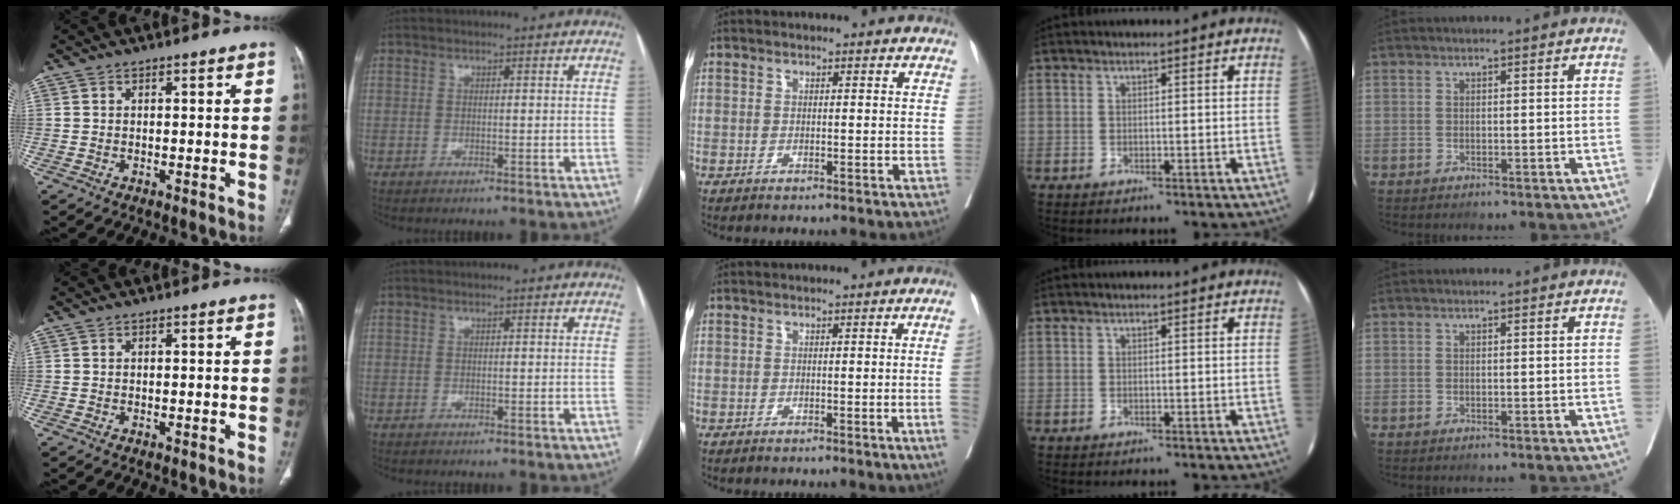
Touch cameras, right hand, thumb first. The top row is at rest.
{"middle": {"total": 2.7, "force": [-0.5, 0.0, 2.7], "torque": [-0.036, 0.002, -0.006]}}